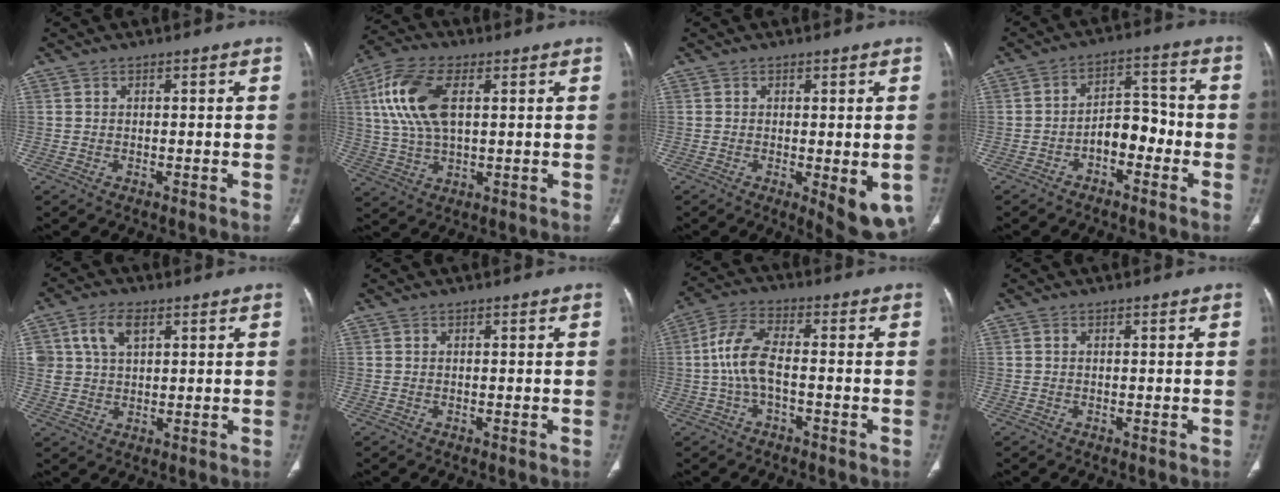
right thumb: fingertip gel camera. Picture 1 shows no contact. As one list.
[{"total": 13.4, "force": [3.5, 6.8, 10.9], "torque": [-0.236, 0.008, 0.069]}, {"total": 8.3, "force": [-2.1, 3.1, 7.4], "torque": [-0.084, -0.018, -0.023]}, {"total": 6.9, "force": [-2.9, 4.2, 4.7], "torque": [-0.048, 0.047, -0.054]}, {"total": 6.8, "force": [2.8, 4.1, 4.6], "torque": [-0.083, -0.001, 0.057]}, {"total": 0.0}, {"total": 7.9, "force": [-1.1, 3.6, 7.0], "torque": [-0.155, 0.026, -0.027]}, {"total": 0.0}]